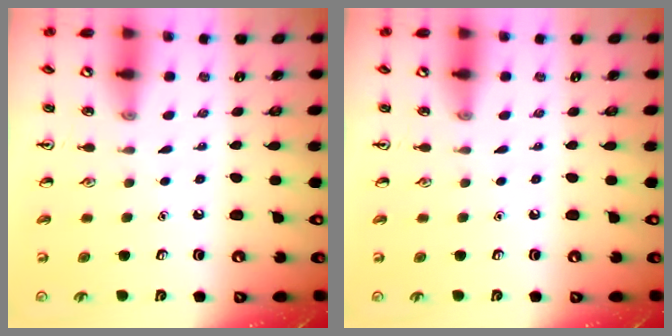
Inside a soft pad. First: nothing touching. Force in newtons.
{"total": 0.0}